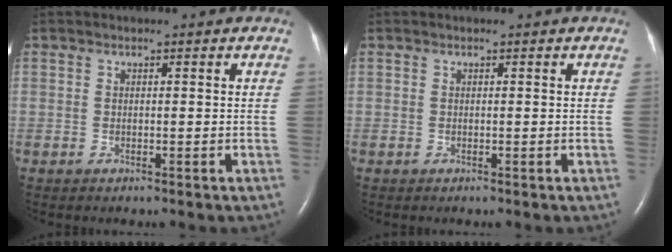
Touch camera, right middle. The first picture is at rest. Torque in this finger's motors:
{"motor_torque": [0.00, 0.00, 0.00, 0.00]}